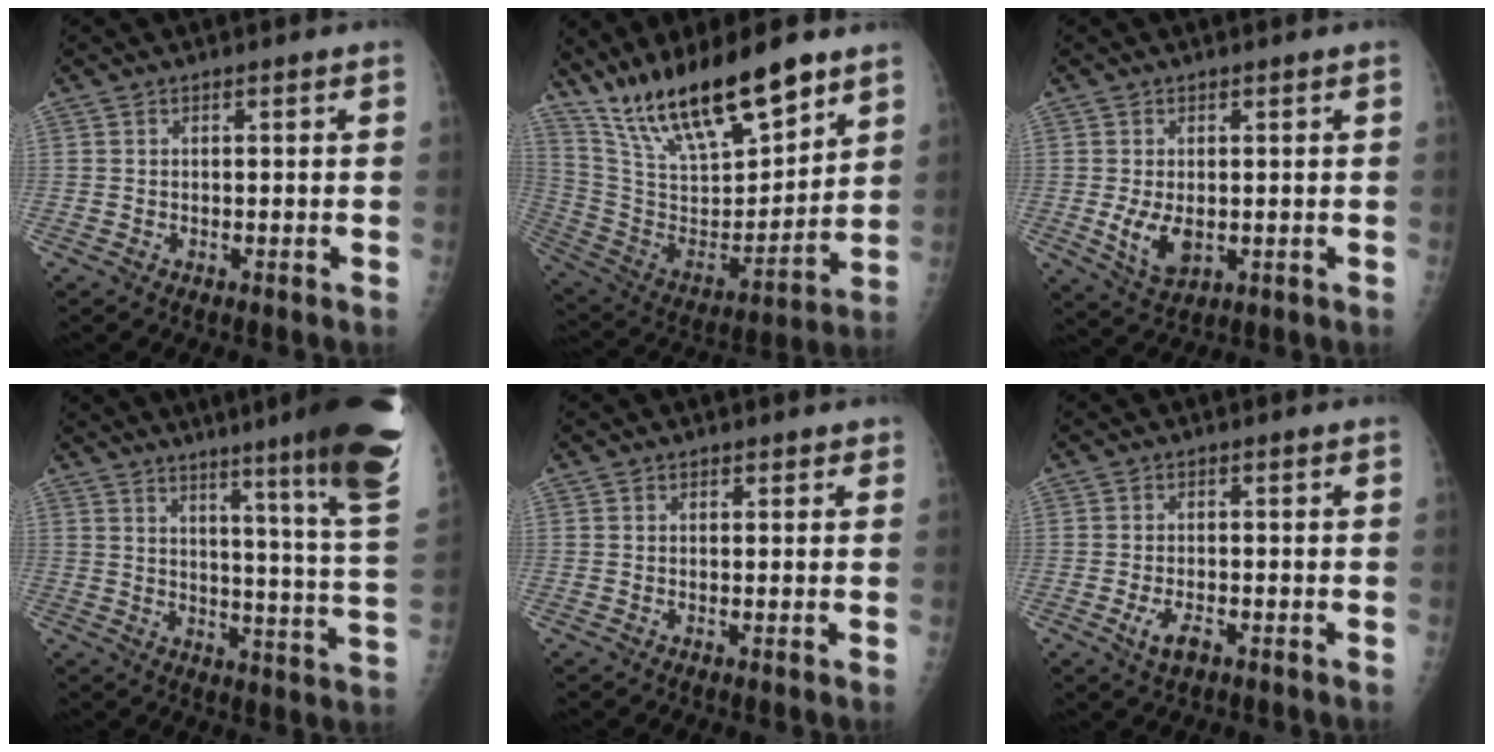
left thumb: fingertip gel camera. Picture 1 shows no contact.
{"total": 22.3, "force": [16.4, 6.4, 13.7], "torque": [-0.212, -0.072, 0.305]}
{"total": 5.6, "force": [-0.5, 3.3, 4.5], "torque": [-0.080, -0.015, 0.002]}
{"total": 23.7, "force": [15.9, 0.0, 17.5], "torque": [-0.213, -0.110, 0.204]}
{"total": 0.9, "force": [0.7, 0.6, 0.1], "torque": [0.010, -0.004, 0.005]}
{"total": 3.4, "force": [-1.5, 1.6, 2.6], "torque": [-0.052, 0.002, -0.022]}